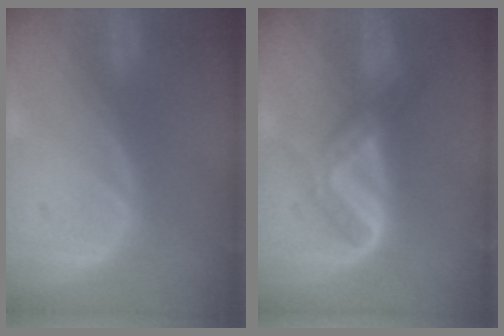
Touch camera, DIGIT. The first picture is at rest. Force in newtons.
{"total": 6.2, "press": 5.4, "slide": 3.1}